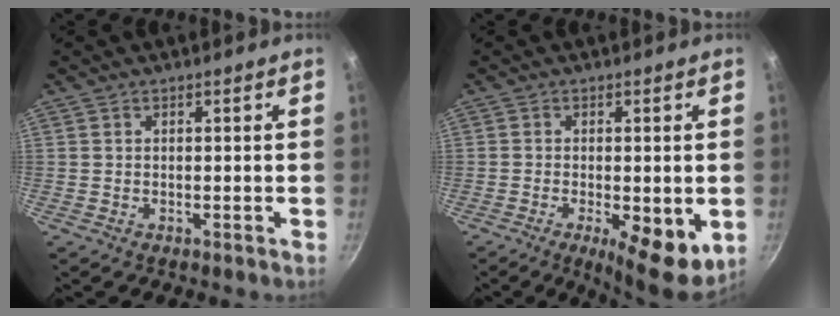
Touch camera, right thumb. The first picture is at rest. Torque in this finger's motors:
{"motor_torque": [-0.11, 0.66, -0.15, 0.04, 0.25]}